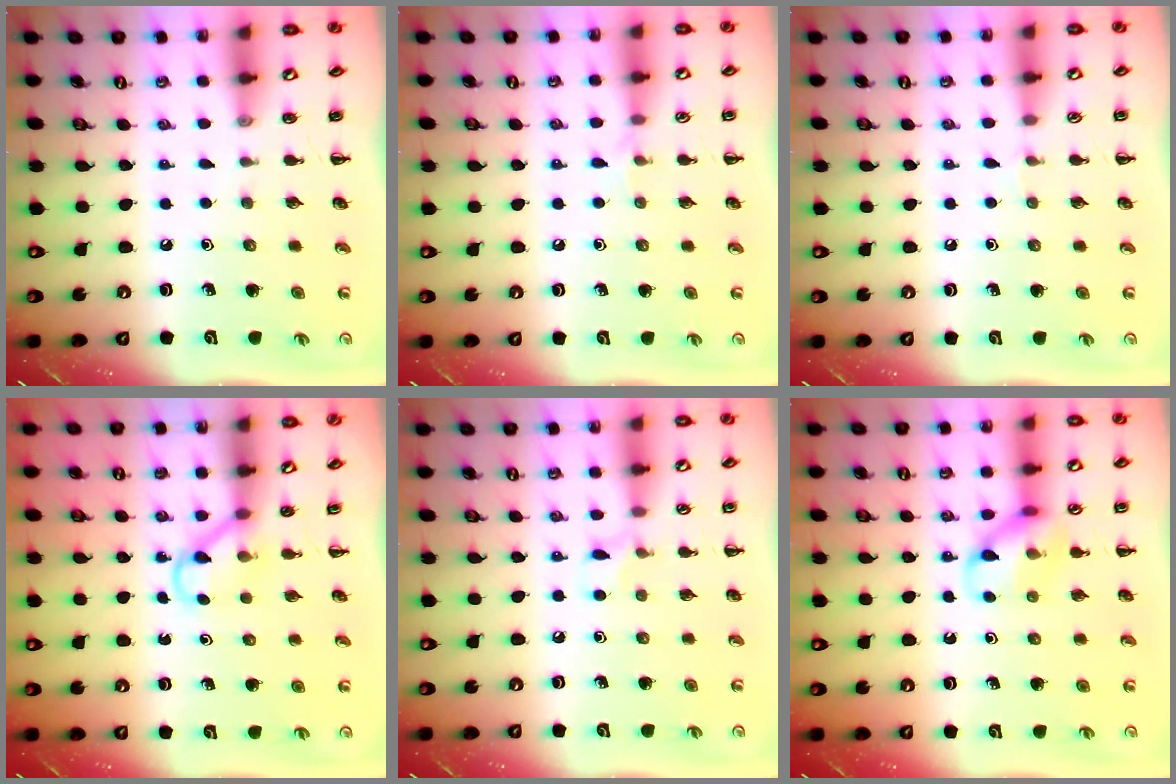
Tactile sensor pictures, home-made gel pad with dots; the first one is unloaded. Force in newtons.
{"total": 4.1, "press": 3.9, "slide": 1.5}
{"total": 2.9, "press": 2.8, "slide": 1.0}
{"total": 3.4, "press": 3.2, "slide": 1.0}
{"total": 6.1, "press": 5.7, "slide": 2.1}
{"total": 11.9, "press": 11.8, "slide": 1.2}